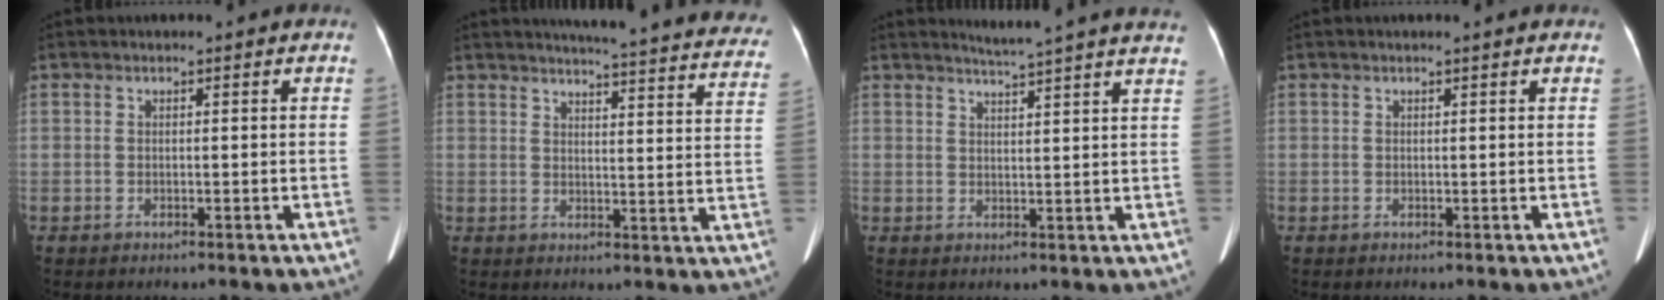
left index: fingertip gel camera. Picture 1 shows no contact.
{"total": 27.6, "force": [25.8, 2.0, 9.6], "torque": [-0.124, -0.090, 0.279]}
{"total": 10.4, "force": [9.5, -1.4, 3.9], "torque": [-0.061, -0.017, 0.108]}
{"total": 1.1, "force": [1.0, -0.1, 0.6], "torque": [-0.013, 0.007, 0.014]}